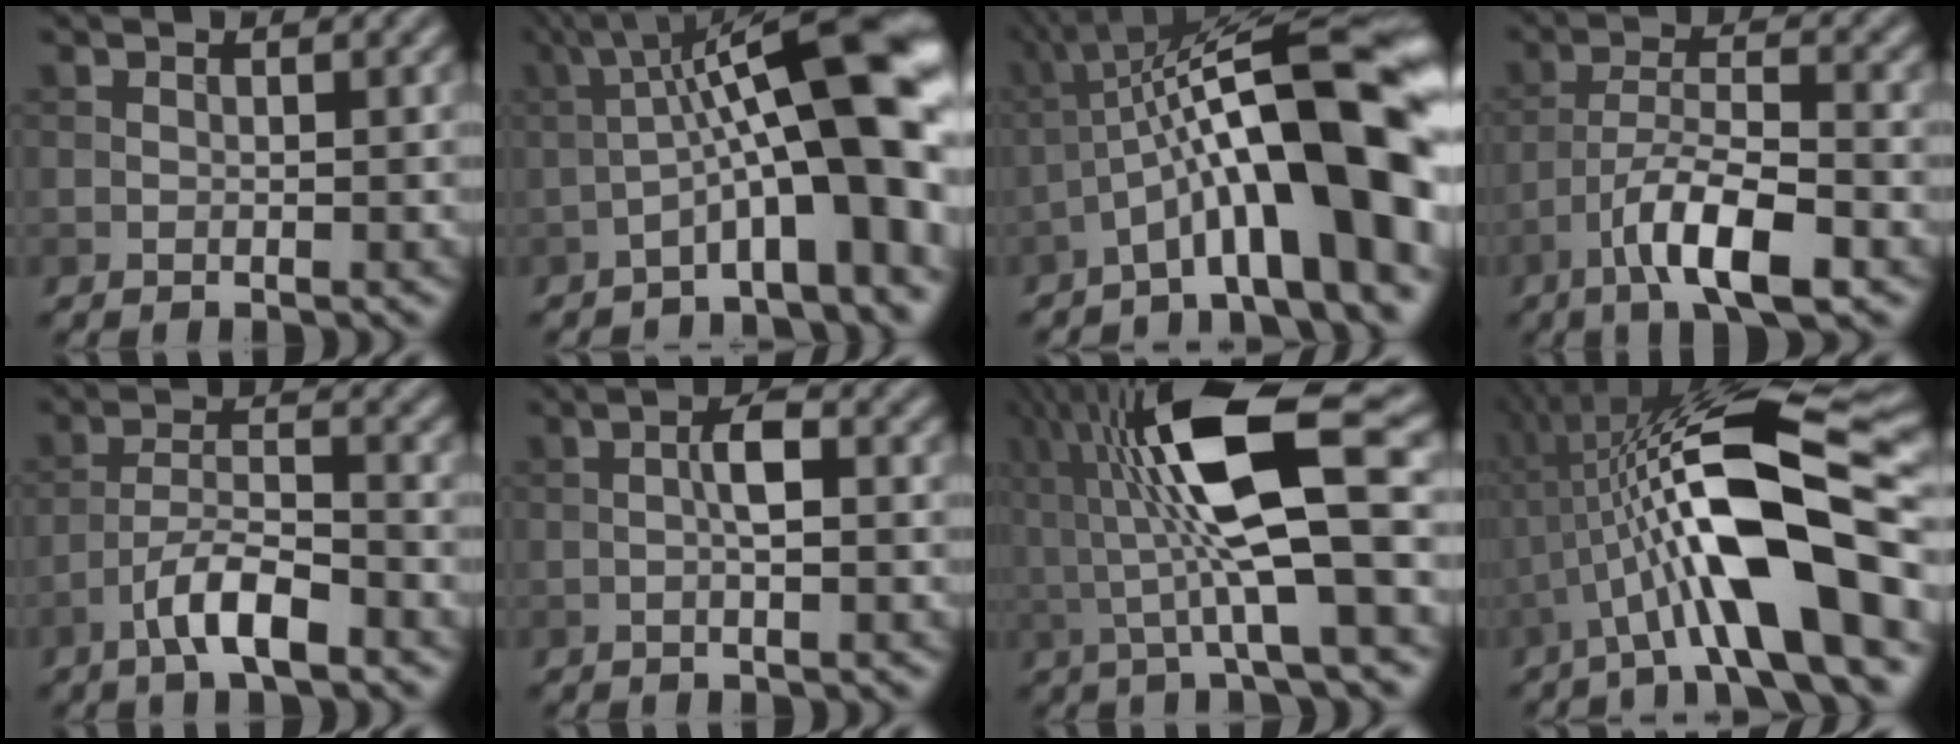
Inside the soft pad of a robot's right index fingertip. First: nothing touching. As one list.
[{"total": 13.6, "force": [-1.8, 2.6, 13.3], "torque": [-0.197, 0.039, -0.022]}, {"total": 15.1, "force": [-3.1, 3.1, 14.4], "torque": [-0.216, 0.035, -0.047]}, {"total": 7.7, "force": [-4.2, 2.2, 6.1], "torque": [-0.106, 0.007, -0.078]}, {"total": 5.2, "force": [-3.1, 1.4, 3.9], "torque": [-0.072, 0.008, -0.061]}, {"total": 2.6, "force": [-0.3, 0.6, 2.5], "torque": [-0.047, 0.006, -0.008]}, {"total": 13.2, "force": [1.9, 3.3, 12.6], "torque": [-0.231, 0.014, 0.030]}, {"total": 12.9, "force": [-1.6, 3.0, 12.4], "torque": [-0.212, 0.025, -0.035]}]